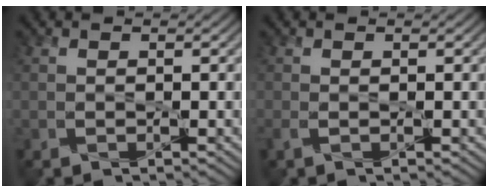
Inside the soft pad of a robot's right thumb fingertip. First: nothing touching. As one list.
[{"total": 1.0, "force": [-0.3, 0.4, 0.9], "torque": [-0.025, -0.005, -0.007]}]